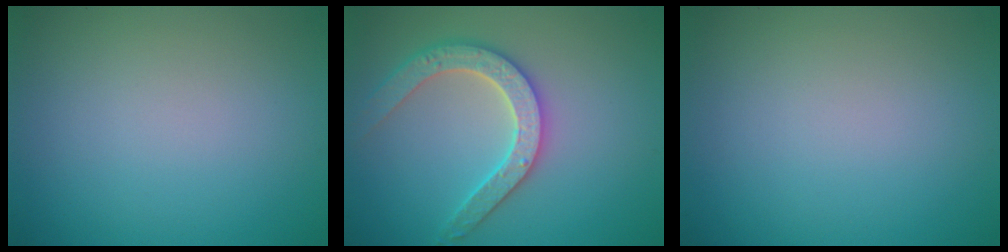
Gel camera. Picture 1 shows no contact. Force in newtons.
{"total": 4.0, "press": 3.9, "slide": 0.9}
{"total": 0.0}